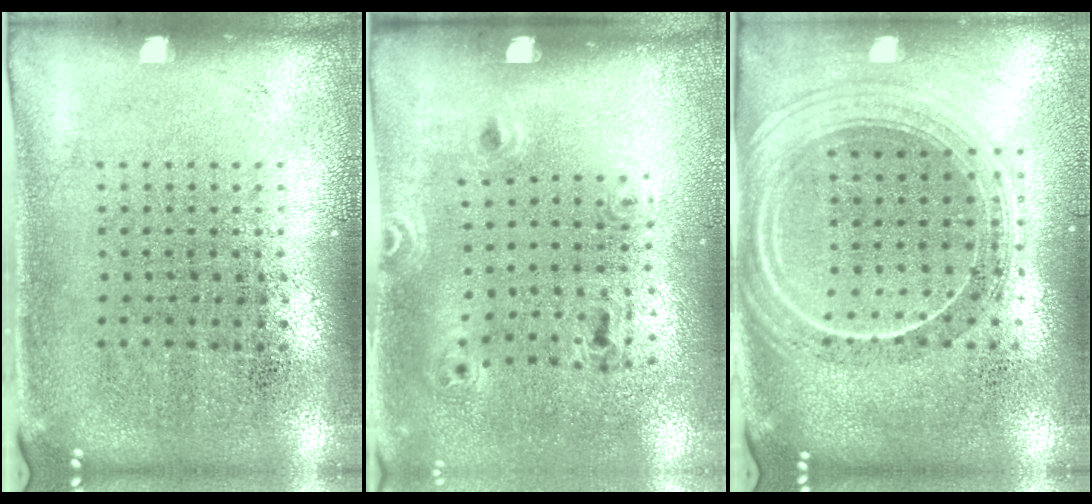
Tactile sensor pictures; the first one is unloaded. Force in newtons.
{"total": 1.3, "press": 0.8, "slide": 1.1}
{"total": 2.3, "press": 2.0, "slide": 1.2}